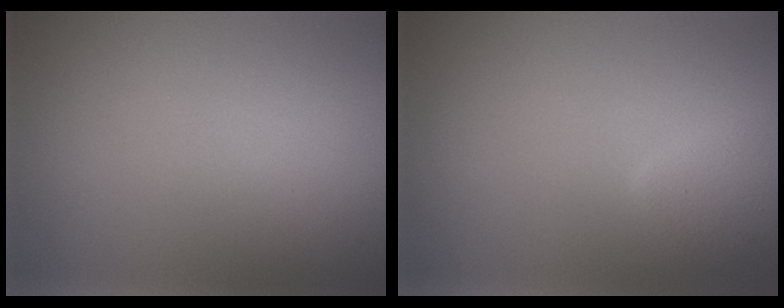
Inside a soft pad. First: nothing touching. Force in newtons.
{"total": 1.7, "press": 1.7, "slide": 0.1}